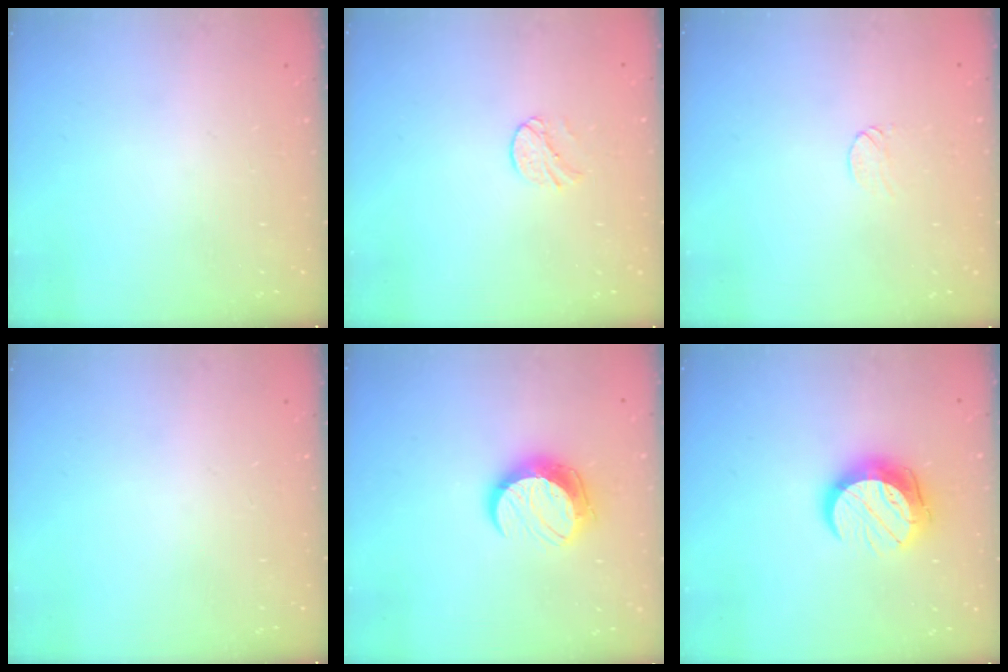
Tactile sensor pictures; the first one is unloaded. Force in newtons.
{"total": 5.8, "press": 5.8, "slide": 0.6}
{"total": 4.9, "press": 4.8, "slide": 0.4}
{"total": 0.0}
{"total": 10.7, "press": 10.7, "slide": 0.5}
{"total": 12.7, "press": 12.7, "slide": 0.8}